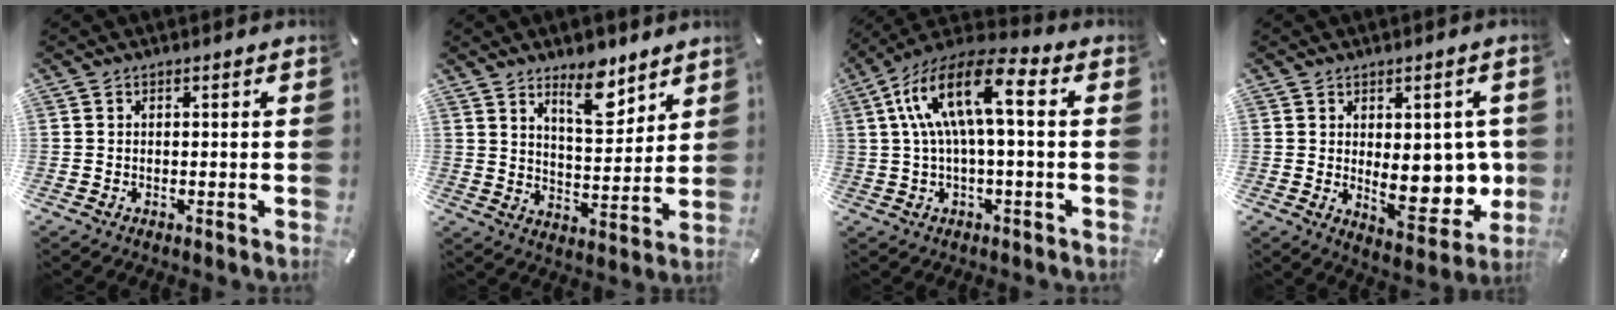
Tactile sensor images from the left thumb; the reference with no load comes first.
{"total": 10.6, "force": [7.9, 4.2, 5.6], "torque": [-0.069, -0.055, 0.134]}
{"total": 15.8, "force": [2.6, 5.9, 14.4], "torque": [-0.299, -0.001, 0.040]}
{"total": 14.0, "force": [0.2, 7.7, 11.7], "torque": [-0.144, -0.018, 0.011]}